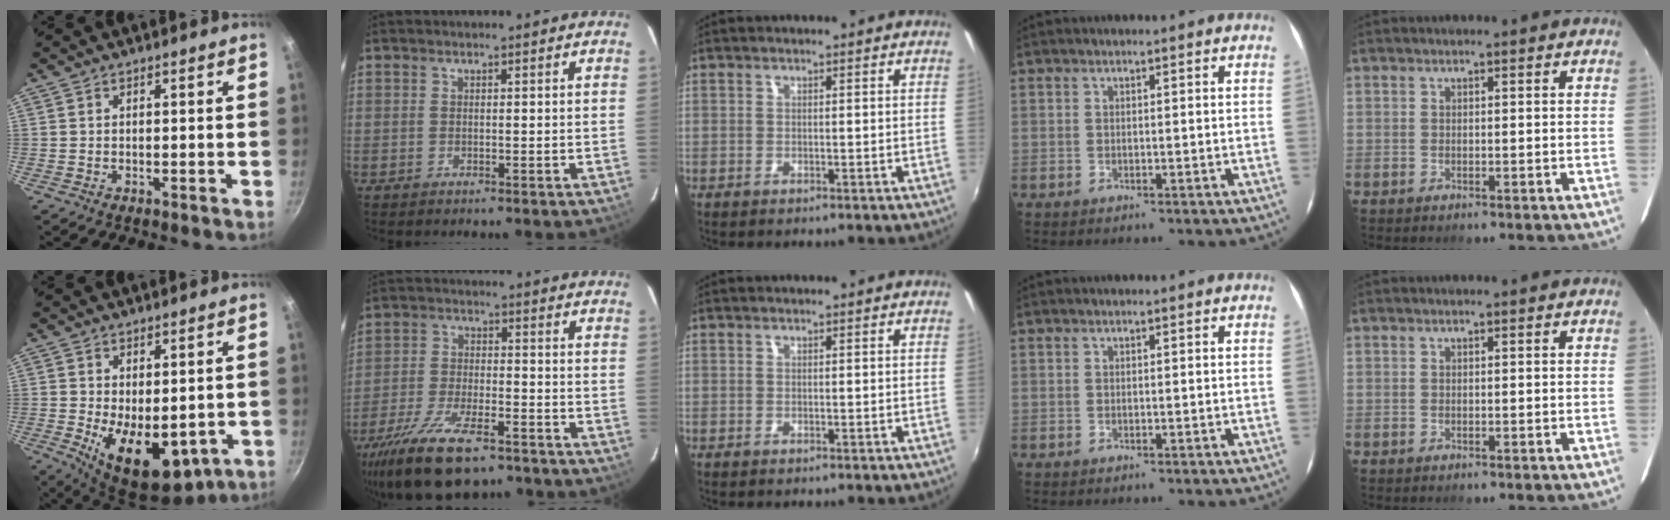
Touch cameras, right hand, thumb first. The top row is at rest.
{"thumb": {"total": 14.0, "force": [-2.8, 7.8, 11.2], "torque": [-0.147, -0.025, -0.021]}, "index": {"total": 17.4, "force": [-12.4, 6.2, 10.5], "torque": [-0.223, -0.042, -0.215]}}